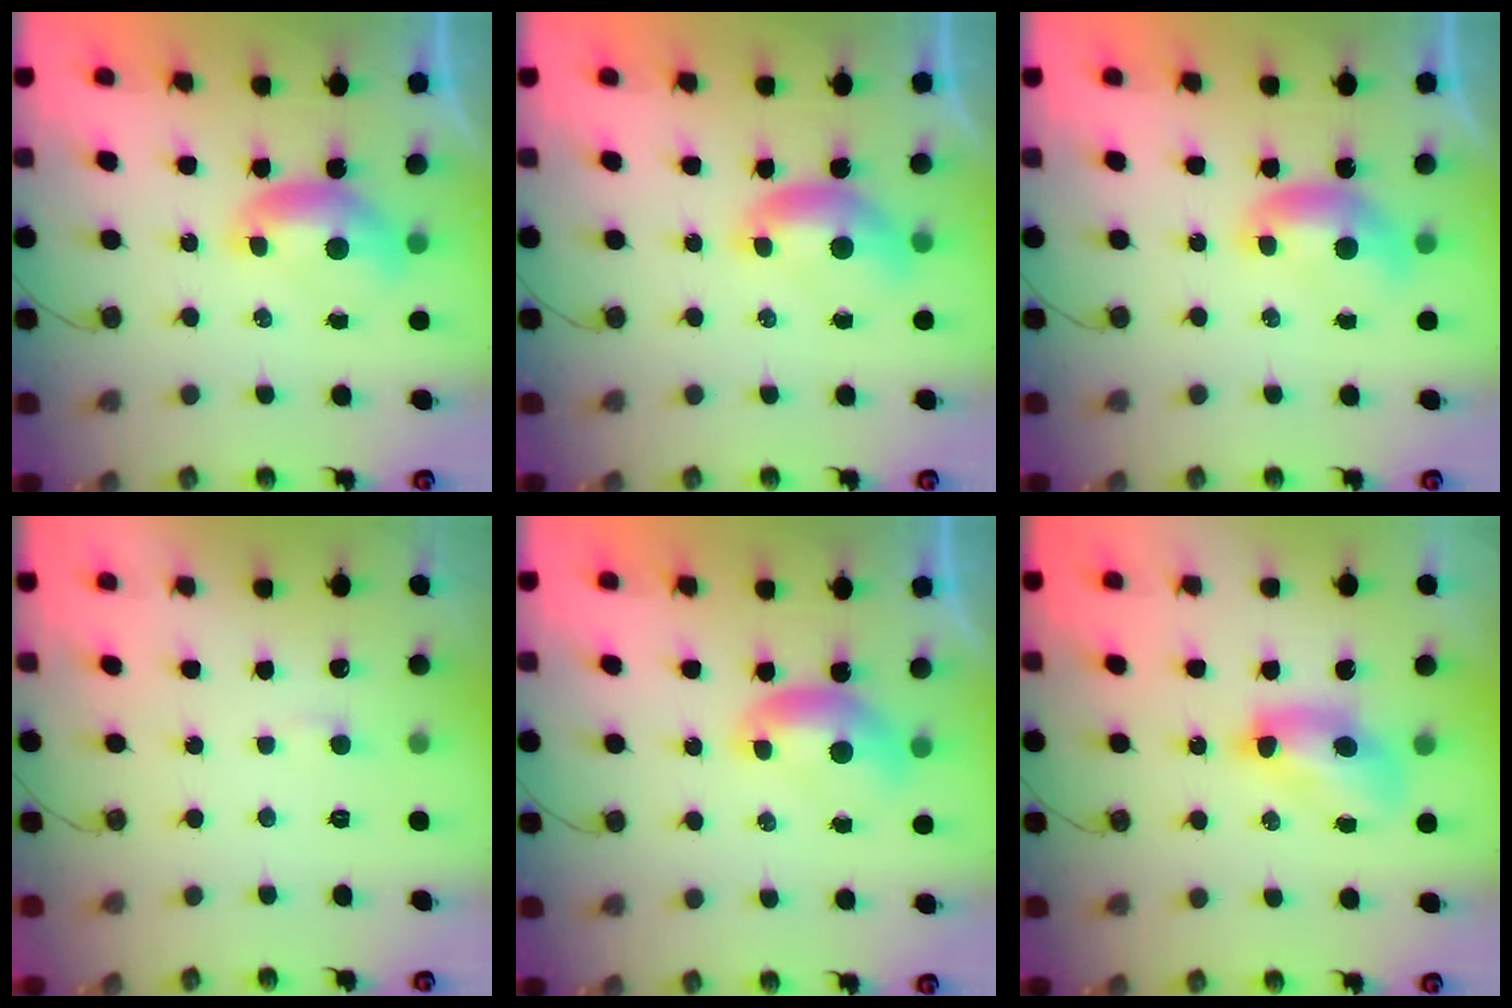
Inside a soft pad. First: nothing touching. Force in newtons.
{"total": 0.8, "press": 0.6, "slide": 0.5}
{"total": 0.0}
{"total": 2.4, "press": 2.3, "slide": 0.4}
{"total": 0.0}
{"total": 6.8, "press": 6.7, "slide": 0.9}